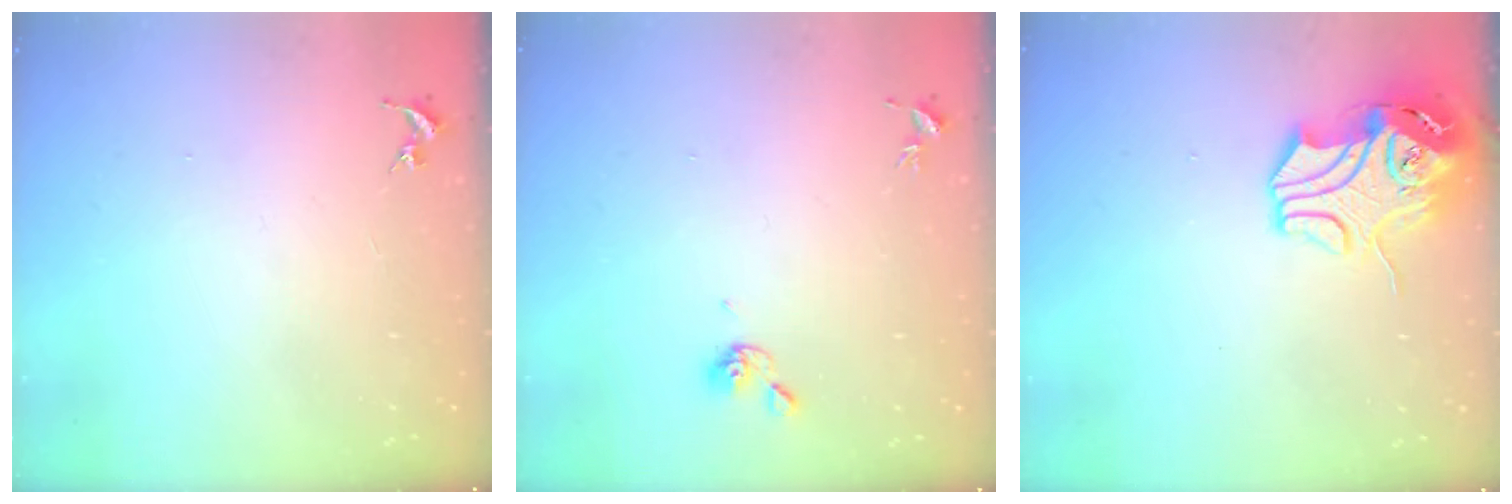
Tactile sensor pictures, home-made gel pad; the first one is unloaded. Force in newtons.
{"total": 6.1, "press": 6.0, "slide": 1.2}
{"total": 12.7, "press": 12.5, "slide": 1.8}